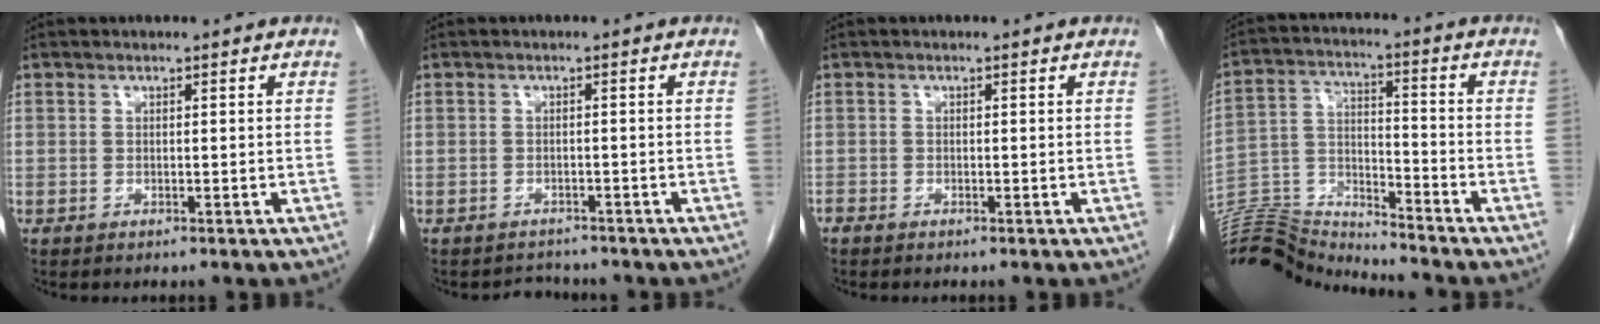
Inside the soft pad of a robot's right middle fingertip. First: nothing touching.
{"total": 2.3, "force": [-2.1, 0.9, -0.4], "torque": [0.002, -0.003, -0.032]}
{"total": 1.1, "force": [-1.0, 0.3, 0.1], "torque": [-0.005, -0.002, -0.021]}
{"total": 13.6, "force": [-13.6, -0.5, 0.5], "torque": [-0.015, 0.037, -0.254]}